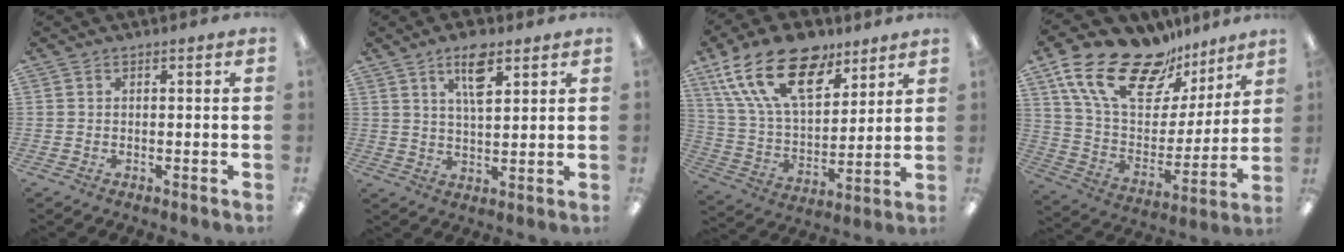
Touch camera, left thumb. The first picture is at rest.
{"total": 8.4, "force": [4.9, 3.4, 5.8], "torque": [-0.087, -0.017, 0.080]}
{"total": 22.1, "force": [12.8, 11.6, 13.8], "torque": [-0.256, -0.061, 0.229]}
{"total": 21.5, "force": [15.0, 10.7, 11.2], "torque": [-0.207, -0.089, 0.272]}